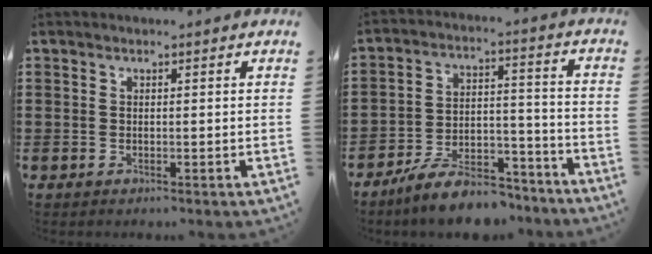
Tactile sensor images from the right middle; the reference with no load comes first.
{"total": 9.3, "force": [-8.2, 2.4, 3.7], "torque": [-0.064, 0.028, -0.153]}